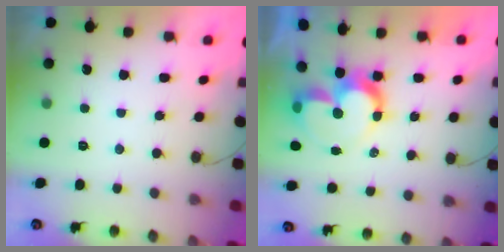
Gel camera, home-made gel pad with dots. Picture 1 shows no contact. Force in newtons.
{"total": 10.5, "press": 10.4, "slide": 0.8}